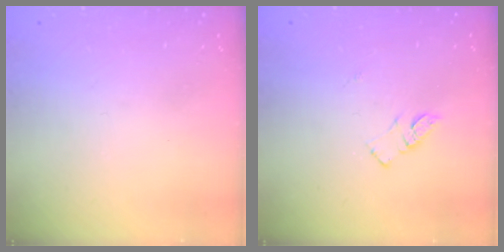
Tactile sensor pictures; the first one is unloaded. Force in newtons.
{"total": 5.6, "press": 5.6, "slide": 0.8}